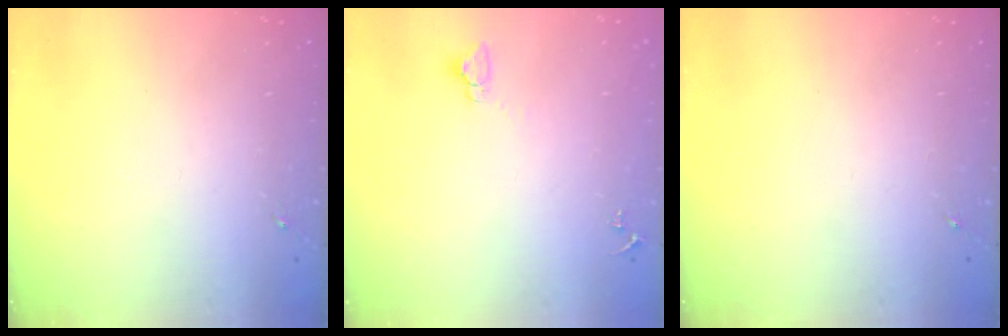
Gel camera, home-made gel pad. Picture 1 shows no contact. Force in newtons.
{"total": 2.8, "press": 2.8, "slide": 0.2}
{"total": 0.0}